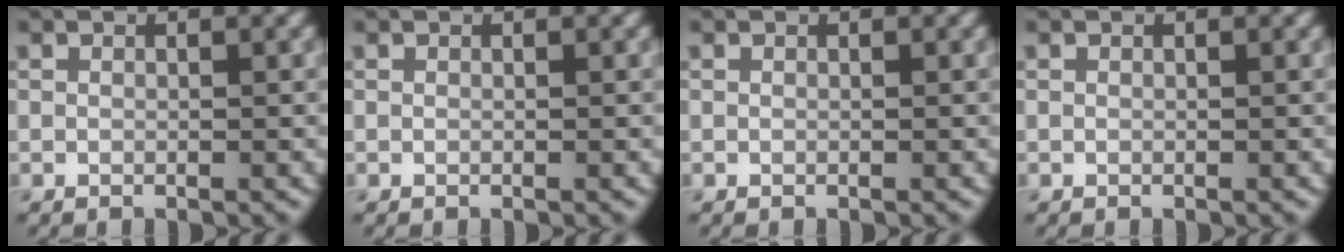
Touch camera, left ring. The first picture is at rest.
{"total": 0.0}
{"total": 0.0}
{"total": 0.0}